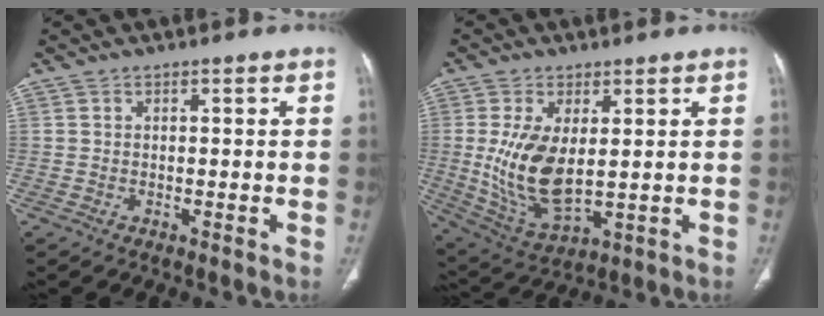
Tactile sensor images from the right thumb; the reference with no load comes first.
{"total": 12.4, "force": [1.2, 6.1, 10.7], "torque": [-0.213, -0.019, 0.041]}